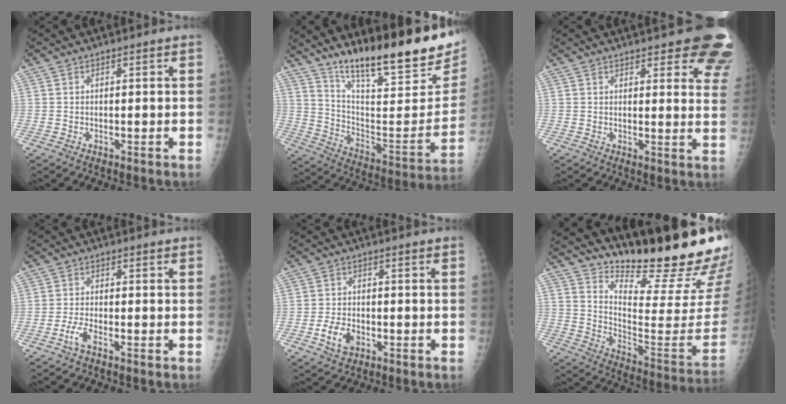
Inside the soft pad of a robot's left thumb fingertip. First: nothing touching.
{"total": 26.7, "force": [19.1, 5.8, 17.7], "torque": [-0.243, -0.089, 0.301]}
{"total": 13.3, "force": [10.3, 4.2, 7.3], "torque": [-0.038, -0.048, 0.094]}
{"total": 2.7, "force": [-1.7, 0.6, 2.0], "torque": [-0.049, 0.007, -0.038]}
{"total": 5.0, "force": [-2.0, 3.3, 3.2], "torque": [-0.058, 0.008, -0.035]}
{"total": 23.2, "force": [19.8, 3.3, 11.6], "torque": [-0.148, -0.168, 0.290]}